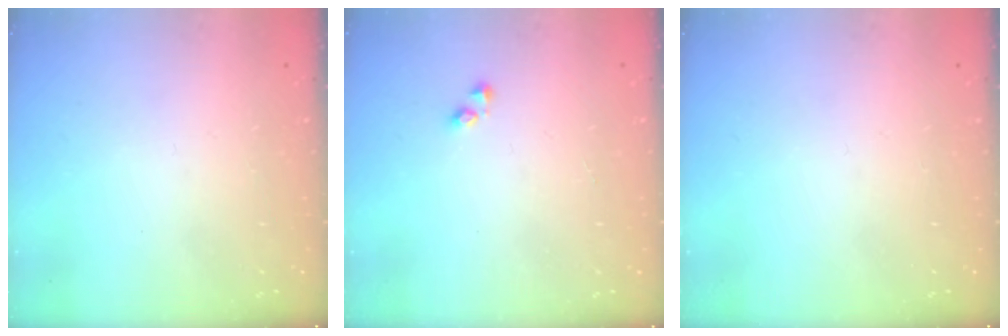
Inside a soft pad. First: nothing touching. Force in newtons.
{"total": 1.8, "press": 1.8, "slide": 0.2}
{"total": 0.0}